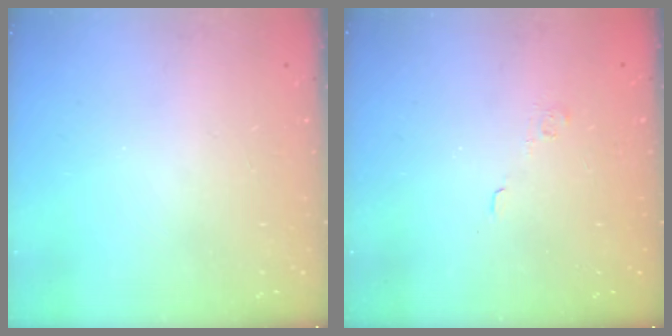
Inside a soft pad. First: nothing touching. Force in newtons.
{"total": 3.6, "press": 3.5, "slide": 0.9}